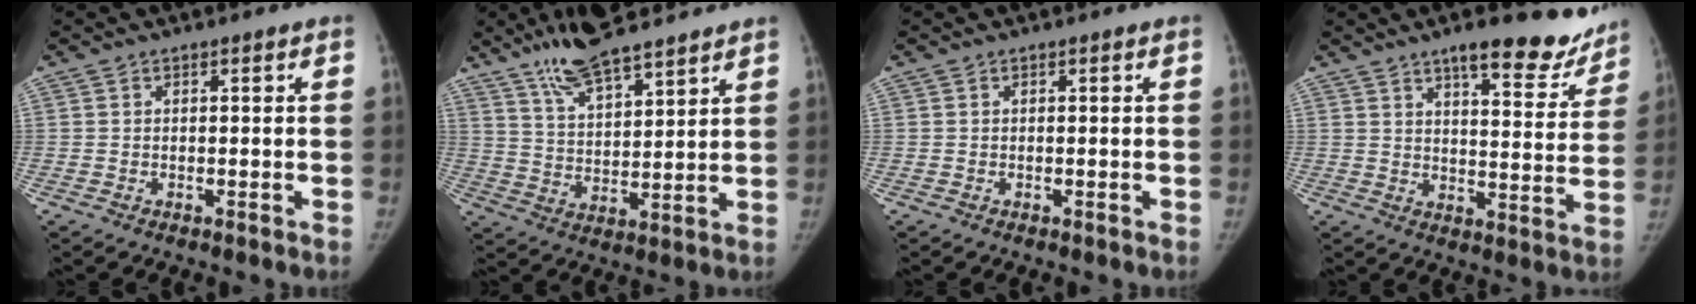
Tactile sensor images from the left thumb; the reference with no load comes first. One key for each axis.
{"total": 13.4, "fx": 10.5, "fy": 3.5, "fz": 7.6, "tx": -0.118, "ty": -0.046, "tz": 0.190}
{"total": 0.0}
{"total": 15.5, "fx": 12.1, "fy": 4.8, "fz": 8.5, "tx": -0.062, "ty": -0.075, "tz": 0.157}